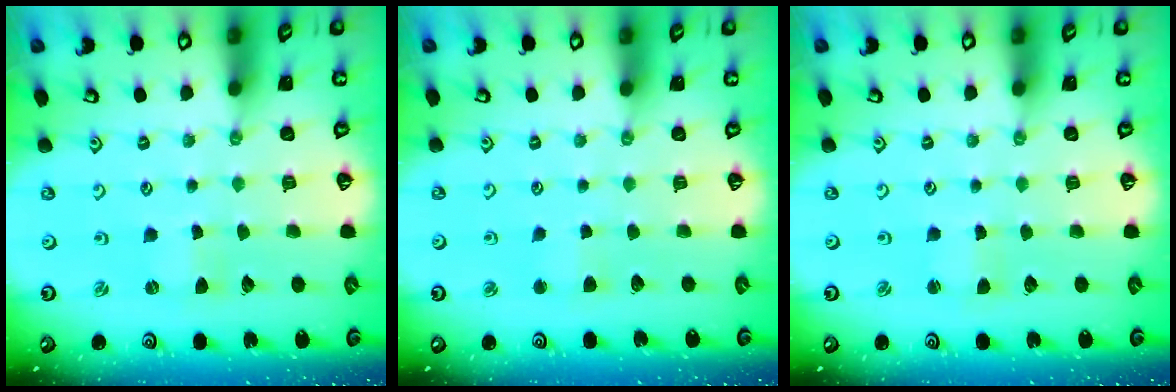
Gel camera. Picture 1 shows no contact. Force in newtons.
{"total": 2.6, "press": 2.6, "slide": 0.4}
{"total": 1.2, "press": 1.2, "slide": 0.2}